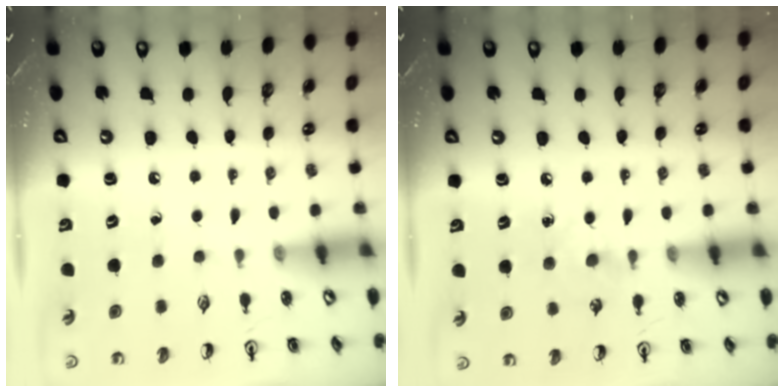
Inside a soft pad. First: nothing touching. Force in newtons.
{"total": 6.4, "press": 6.4, "slide": 0.8}